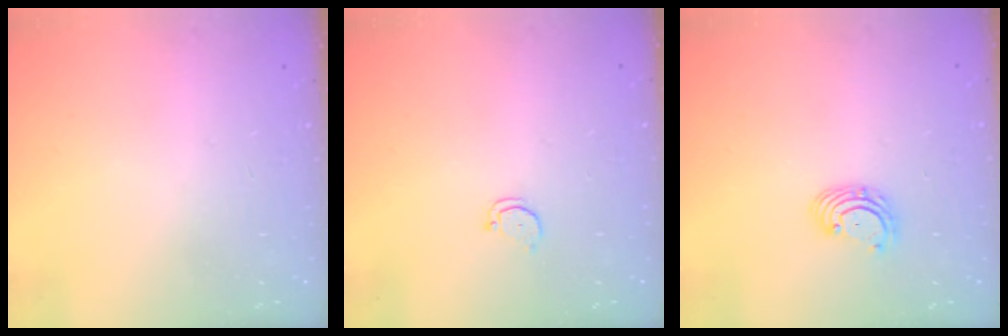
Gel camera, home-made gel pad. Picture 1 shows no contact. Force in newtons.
{"total": 2.2, "press": 2.2, "slide": 0.2}
{"total": 2.9, "press": 2.9, "slide": 0.1}